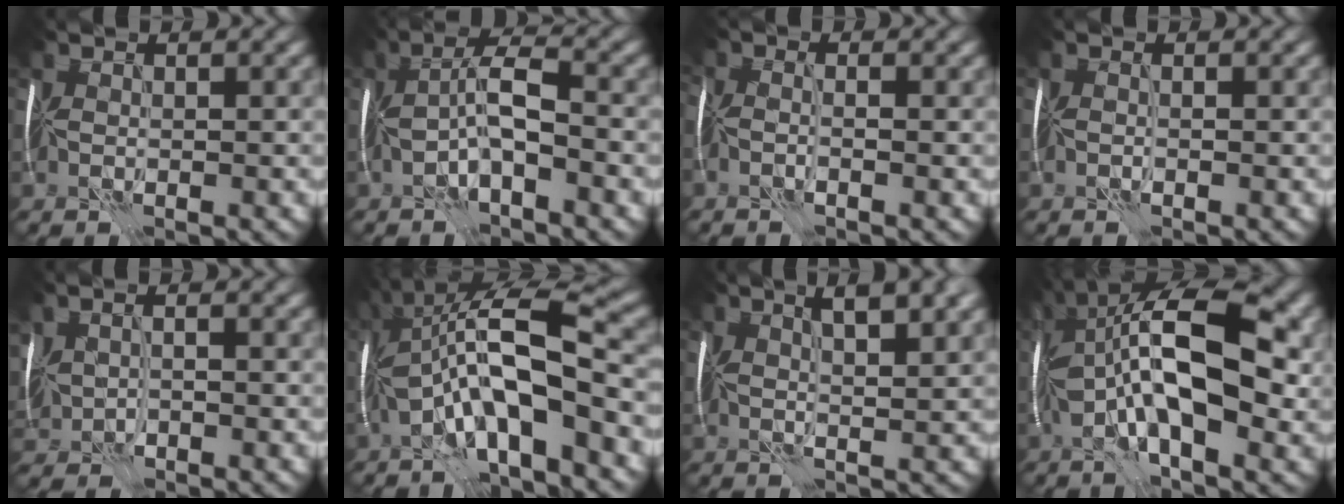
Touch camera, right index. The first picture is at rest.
{"total": 3.6, "force": [-1.5, 0.7, 3.3], "torque": [-0.067, 0.009, -0.031]}
{"total": 1.5, "force": [-1.4, 0.0, 0.5], "torque": [-0.006, -0.007, -0.032]}
{"total": 1.1, "force": [-0.6, -0.4, -0.8], "torque": [0.008, -0.004, -0.009]}
{"total": 3.5, "force": [-0.9, 2.1, 2.7], "torque": [-0.075, -0.011, -0.011]}
{"total": 11.1, "force": [-2.8, 3.0, 10.3], "torque": [-0.179, 0.018, -0.055]}
{"total": 5.9, "force": [3.0, 2.2, 4.6], "torque": [-0.044, 0.031, 0.023]}
{"total": 12.7, "force": [0.6, 5.2, 11.6], "torque": [-0.192, 0.022, 0.001]}